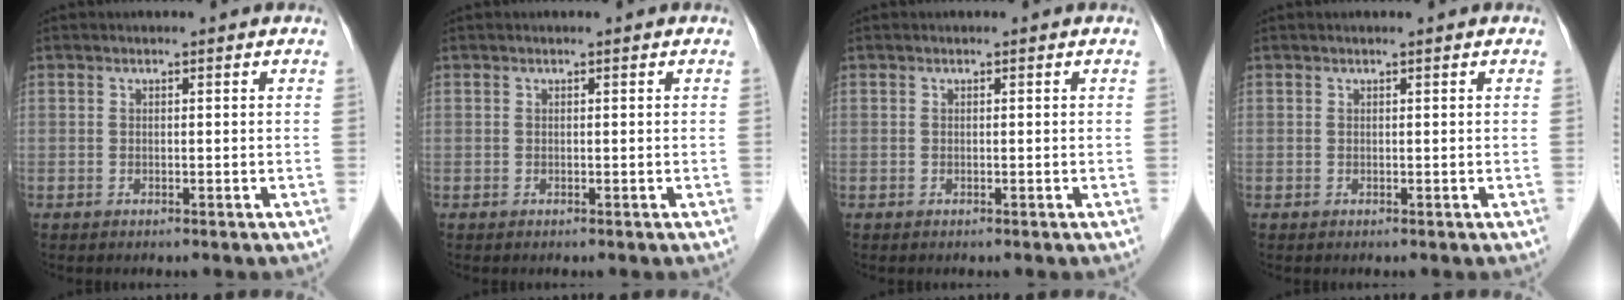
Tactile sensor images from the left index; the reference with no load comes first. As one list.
[{"total": 0.0}, {"total": 0.0}, {"total": 0.0}]